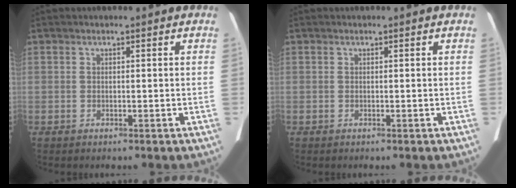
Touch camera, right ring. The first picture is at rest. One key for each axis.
{"total": 0.0}